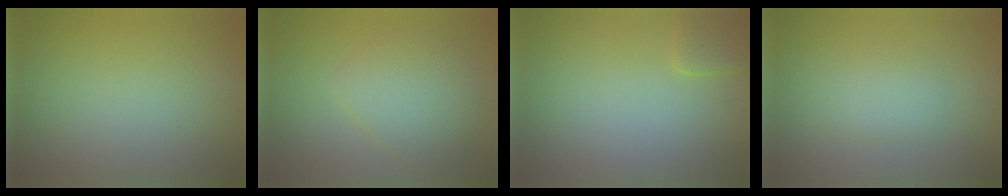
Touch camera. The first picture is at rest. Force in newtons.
{"total": 3.9, "press": 3.9, "slide": 0.2}
{"total": 1.5, "press": 1.5, "slide": 0.1}
{"total": 1.9, "press": 1.9, "slide": 0.0}